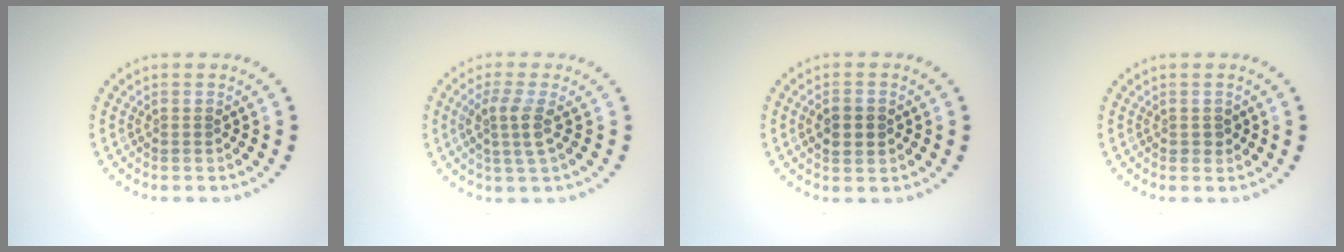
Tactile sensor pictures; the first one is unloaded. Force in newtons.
{"total": 2.6, "press": 2.1, "slide": 1.6}
{"total": 2.6, "press": 2.6, "slide": 0.1}
{"total": 0.7, "press": 0.7, "slide": 0.0}